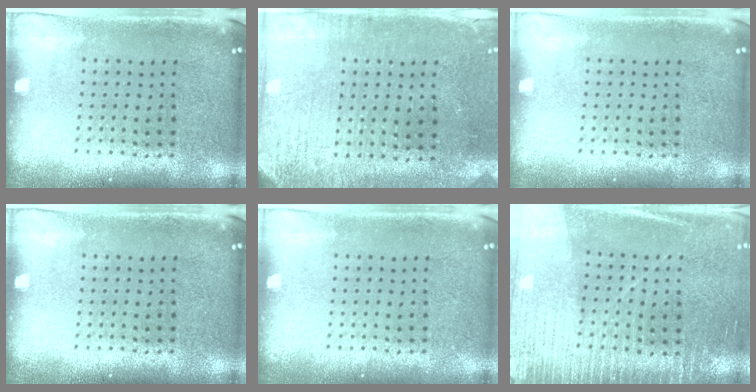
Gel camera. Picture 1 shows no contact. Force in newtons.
{"total": 3.1, "press": 2.6, "slide": 1.7}
{"total": 0.0}
{"total": 0.0}
{"total": 0.0}
{"total": 3.0, "press": 2.9, "slide": 0.7}